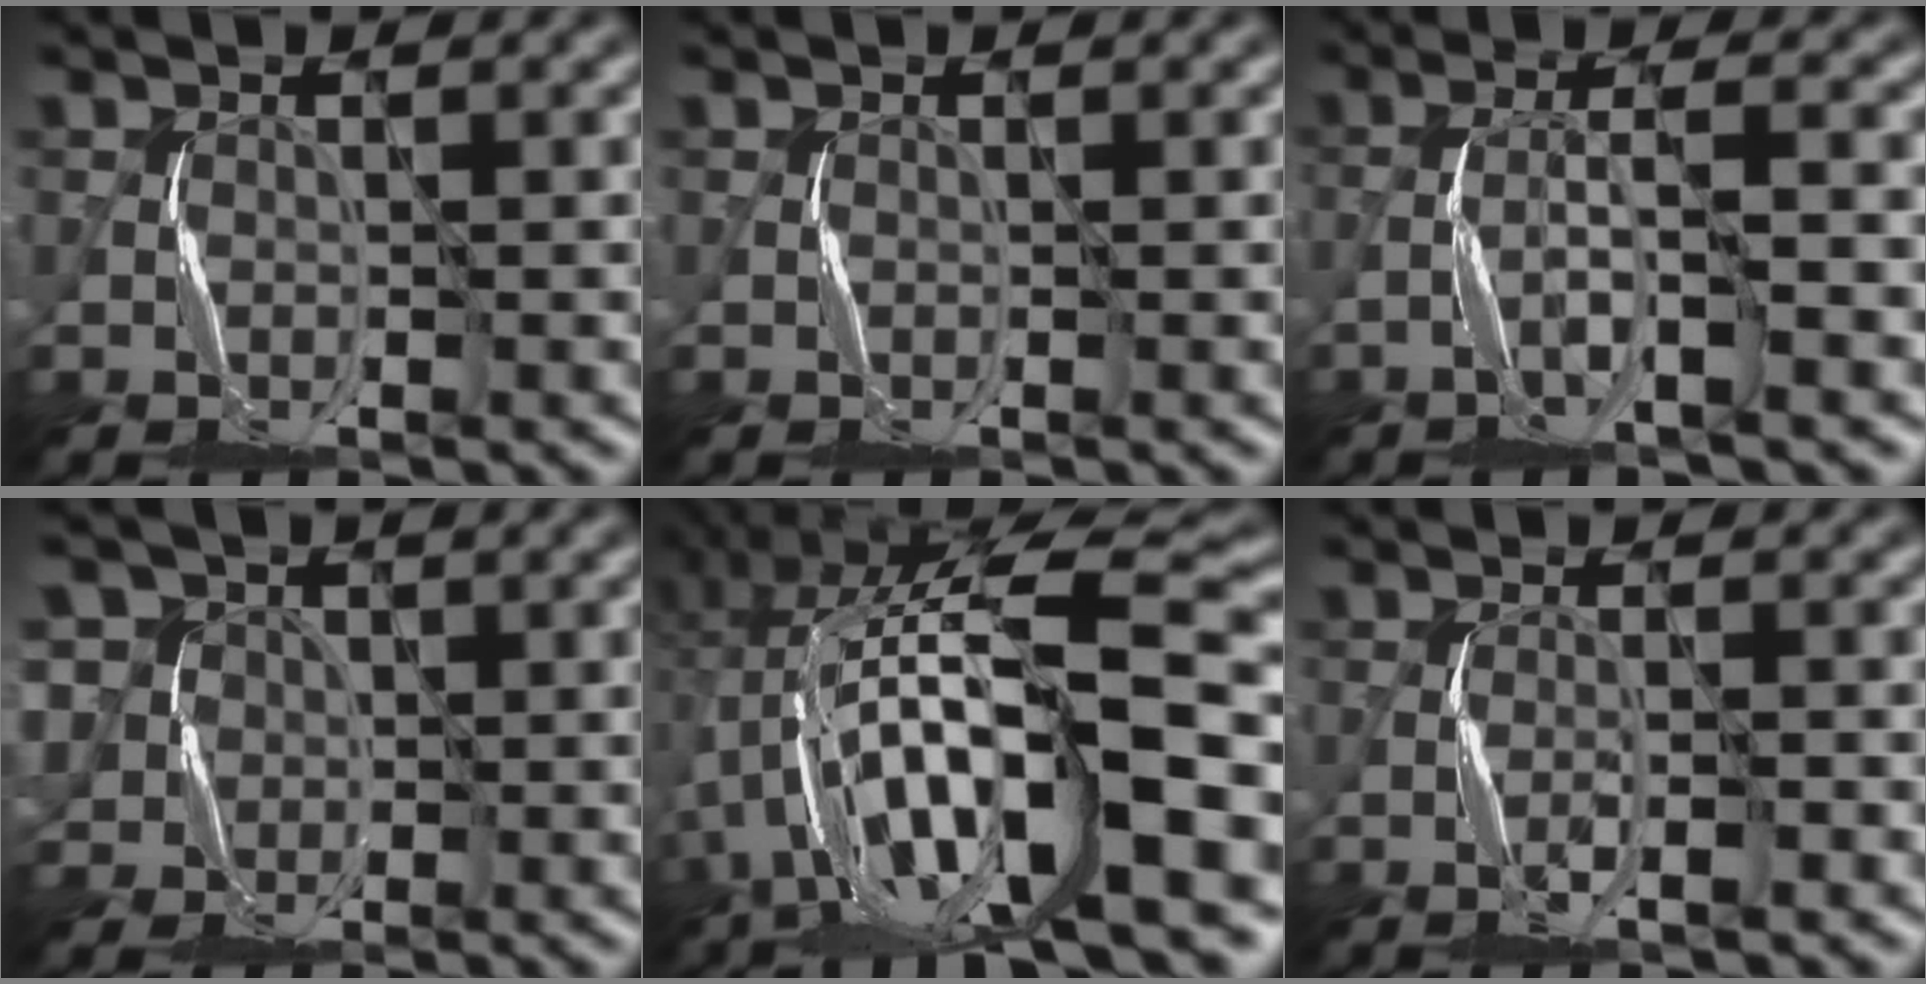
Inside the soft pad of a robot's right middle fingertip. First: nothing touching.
{"total": 0.0}
{"total": 3.9, "force": [-2.0, 0.2, 3.4], "torque": [-0.066, 0.006, -0.043]}
{"total": 5.8, "force": [1.0, 5.6, 1.1], "torque": [-0.024, 0.031, -0.011]}
{"total": 15.3, "force": [-2.5, 3.9, 14.5], "torque": [-0.251, 0.029, -0.042]}
{"total": 1.7, "force": [-0.7, 0.0, 1.5], "torque": [-0.029, 0.003, -0.016]}